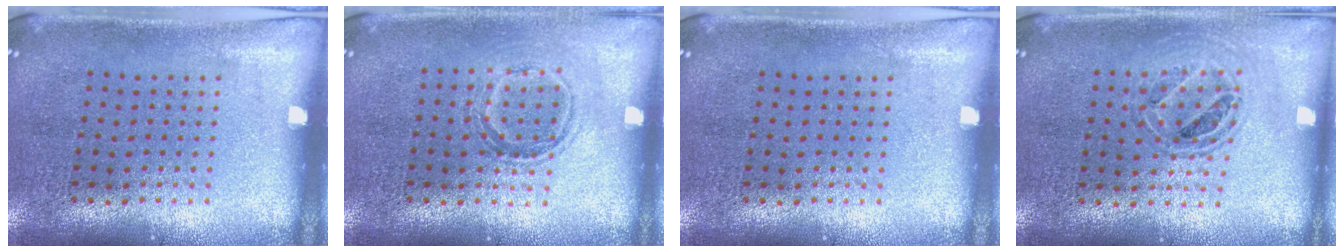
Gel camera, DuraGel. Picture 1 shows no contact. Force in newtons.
{"total": 1.2, "press": 1.1, "slide": 0.6}
{"total": 0.0}
{"total": 0.8, "press": 0.8, "slide": 0.0}